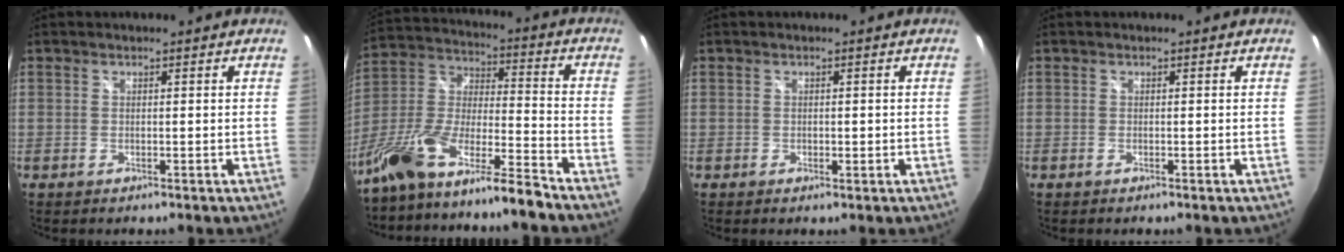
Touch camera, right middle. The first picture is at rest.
{"total": 15.7, "force": [-12.4, 0.8, 9.6], "torque": [-0.185, -0.020, -0.234]}
{"total": 0.9, "force": [-0.2, 0.5, 0.8], "torque": [-0.010, 0.001, -0.001]}
{"total": 0.0}